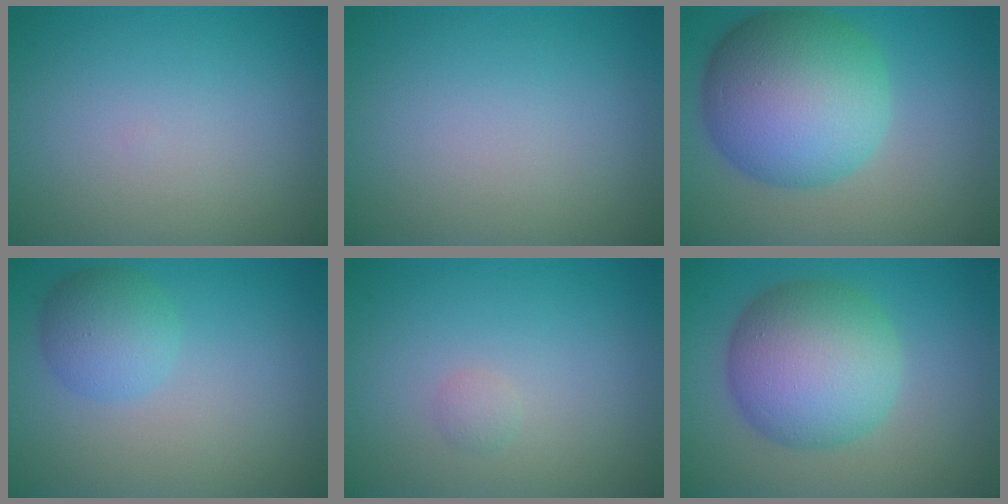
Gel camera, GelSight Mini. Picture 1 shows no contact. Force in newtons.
{"total": 0.0}
{"total": 11.4, "press": 11.4, "slide": 0.3}
{"total": 3.3, "press": 3.3, "slide": 0.2}
{"total": 0.7, "press": 0.7, "slide": 0.0}
{"total": 8.9, "press": 8.9, "slide": 0.1}